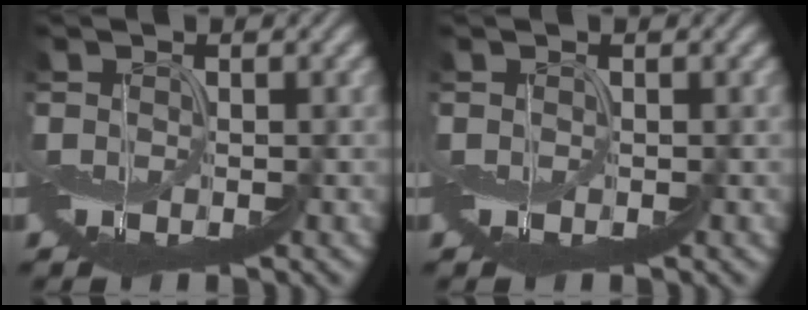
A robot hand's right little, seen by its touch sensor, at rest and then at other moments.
{"total": 0.0}